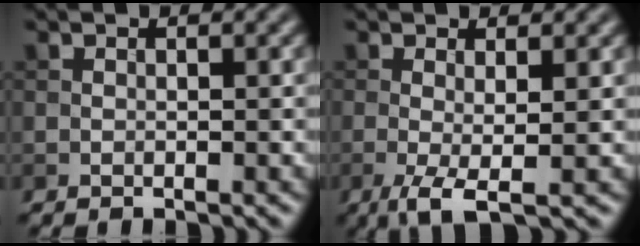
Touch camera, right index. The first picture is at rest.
{"total": 3.3, "force": [-0.9, 0.6, 3.1], "torque": [-0.065, -0.009, -0.016]}